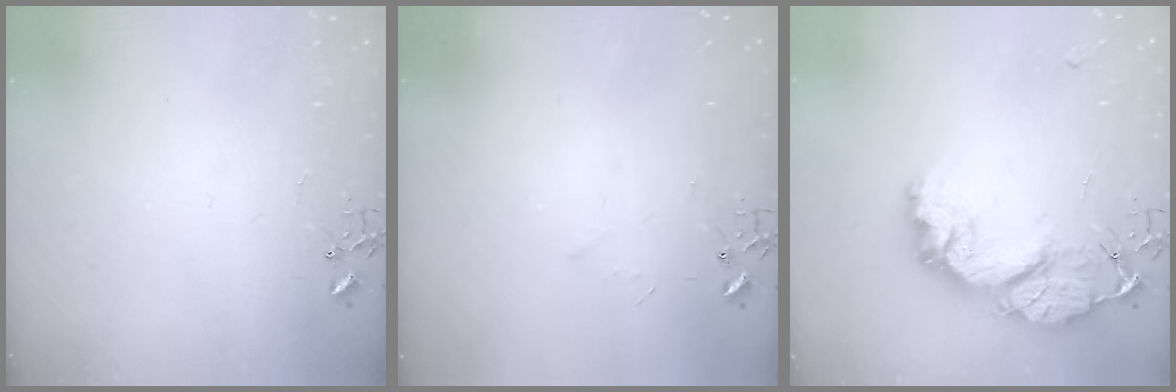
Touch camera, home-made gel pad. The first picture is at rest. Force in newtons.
{"total": 3.5, "press": 3.5, "slide": 0.4}
{"total": 15.8, "press": 15.8, "slide": 1.3}